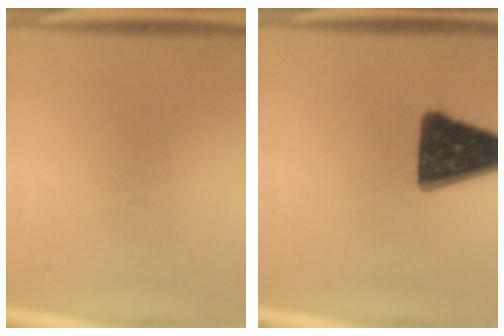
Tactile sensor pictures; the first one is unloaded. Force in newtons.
{"total": 15.9}